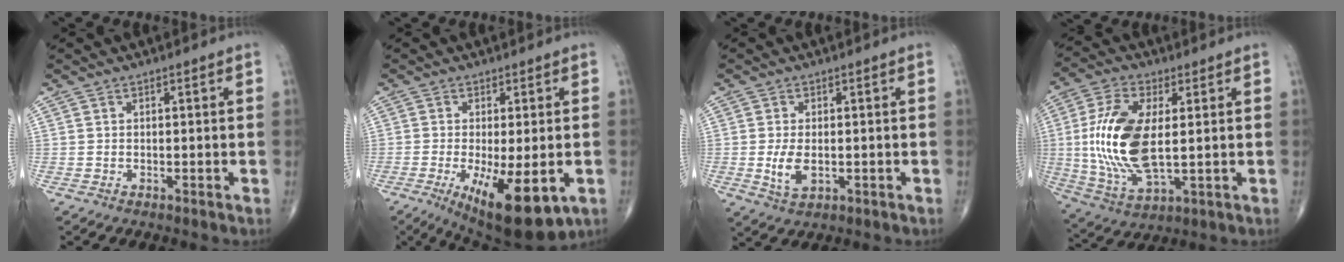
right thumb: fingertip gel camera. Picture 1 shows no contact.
{"total": 13.7, "force": [-4.5, 4.4, 12.1], "torque": [-0.181, -0.021, -0.055]}
{"total": 4.7, "force": [-0.7, 2.4, 4.0], "torque": [-0.079, -0.010, -0.009]}
{"total": 17.0, "force": [1.1, 7.8, 15.1], "torque": [-0.317, -0.009, 0.028]}